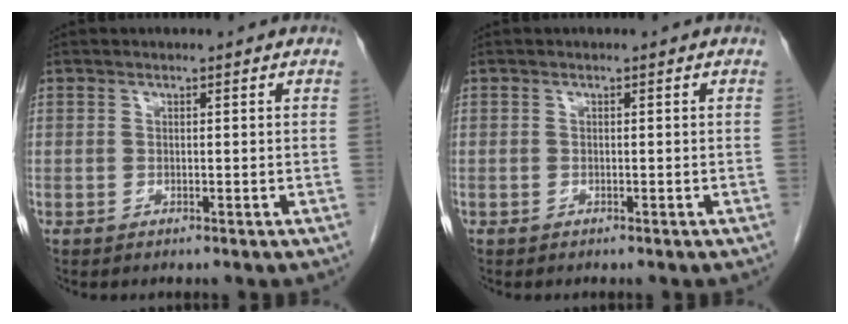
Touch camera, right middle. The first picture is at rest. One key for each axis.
{"total": 0.0}